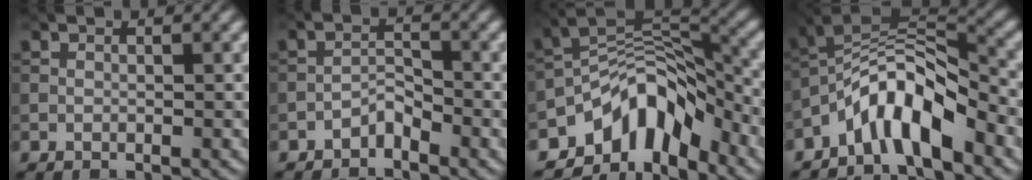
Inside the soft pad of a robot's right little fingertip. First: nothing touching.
{"total": 1.5, "force": [-1.2, 0.6, 0.6], "torque": [-0.010, 0.007, -0.027]}
{"total": 7.6, "force": [-5.2, 3.8, 3.9], "torque": [-0.036, 0.003, -0.103]}
{"total": 6.8, "force": [-4.2, 2.3, 4.8], "torque": [-0.075, 0.011, -0.085]}